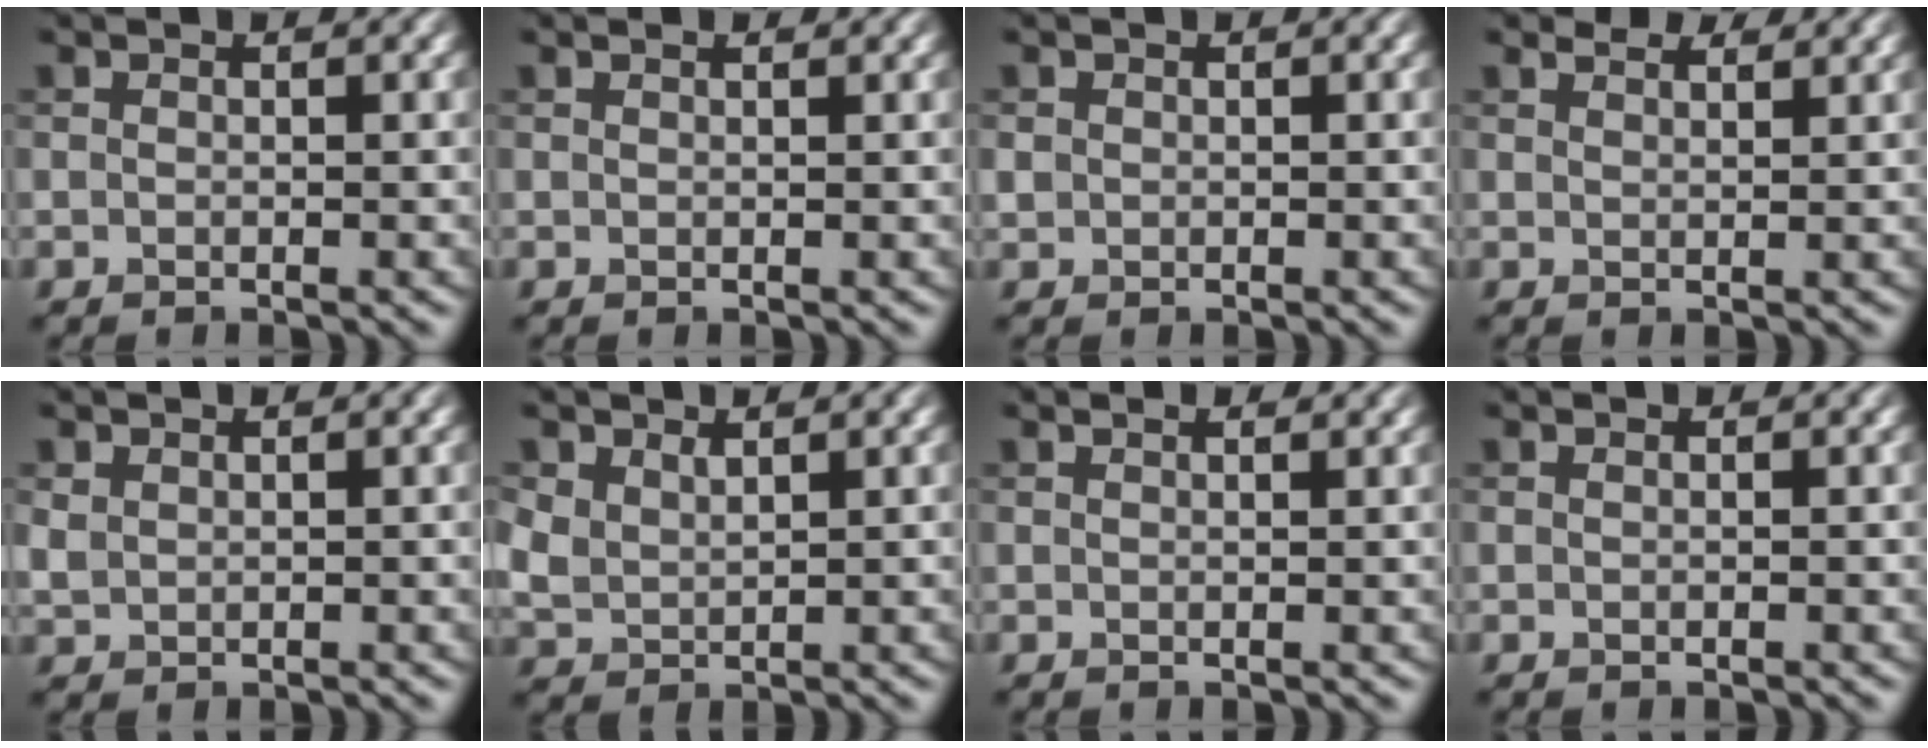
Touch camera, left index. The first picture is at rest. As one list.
[{"total": 0.7, "force": [0.6, 0.1, 0.3], "torque": [-0.006, 0.000, 0.008]}, {"total": 0.8, "force": [0.2, 0.8, 0.2], "torque": [-0.001, -0.002, 0.003]}, {"total": 2.8, "force": [2.6, 0.7, 0.9], "torque": [-0.019, 0.005, 0.036]}, {"total": 1.3, "force": [0.8, 1.0, 0.4], "torque": [-0.012, -0.001, 0.019]}, {"total": 2.4, "force": [1.3, 1.6, 1.2], "torque": [-0.033, -0.004, 0.030]}, {"total": 1.0, "force": [0.9, 0.2, 0.5], "torque": [-0.010, -0.001, 0.011]}, {"total": 0.0}]